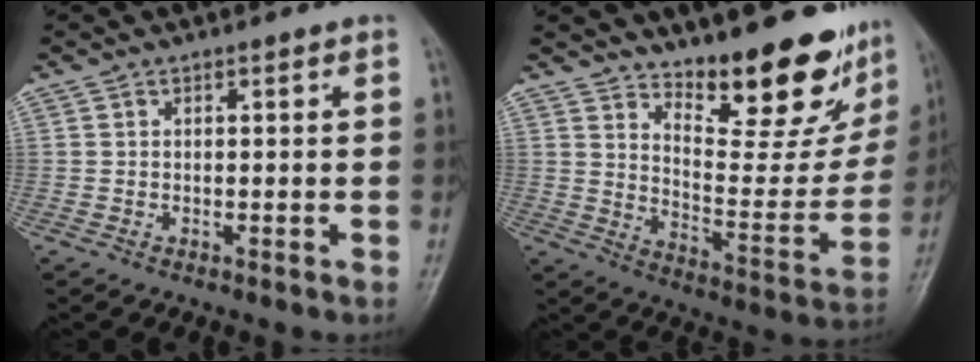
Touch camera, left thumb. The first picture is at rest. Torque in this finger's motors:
{"motor_torque": [0.83, 0.14, 1.44, -1.34, 0.16]}